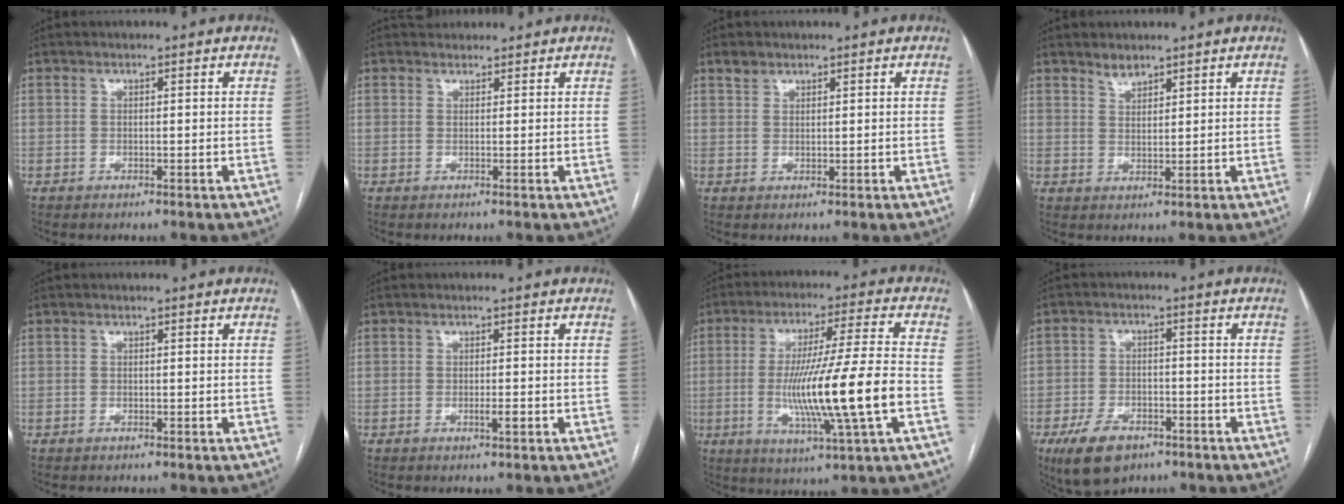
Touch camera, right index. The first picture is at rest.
{"total": 1.6, "force": [1.5, 0.7, -0.1], "torque": [-0.003, 0.017, 0.022]}
{"total": 1.8, "force": [1.4, 1.0, 0.3], "torque": [-0.007, 0.007, 0.028]}
{"total": 2.3, "force": [2.0, 0.8, 0.4], "torque": [-0.005, -0.002, 0.038]}
{"total": 0.0}
{"total": 1.3, "force": [-0.5, 0.1, 1.2], "torque": [-0.022, -0.002, -0.008]}
{"total": 15.9, "force": [-3.0, -0.8, 15.6], "torque": [-0.288, -0.012, -0.055]}
{"total": 8.0, "force": [-4.7, 4.5, 4.6], "torque": [-0.091, -0.002, -0.074]}